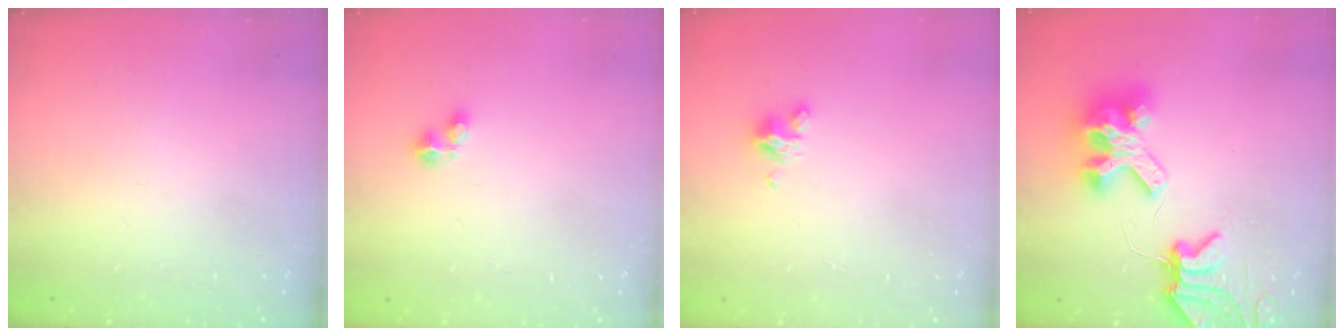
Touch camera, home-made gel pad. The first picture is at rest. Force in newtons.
{"total": 2.6, "press": 2.5, "slide": 0.3}
{"total": 2.9, "press": 2.9, "slide": 0.3}
{"total": 13.0, "press": 12.9, "slide": 1.4}